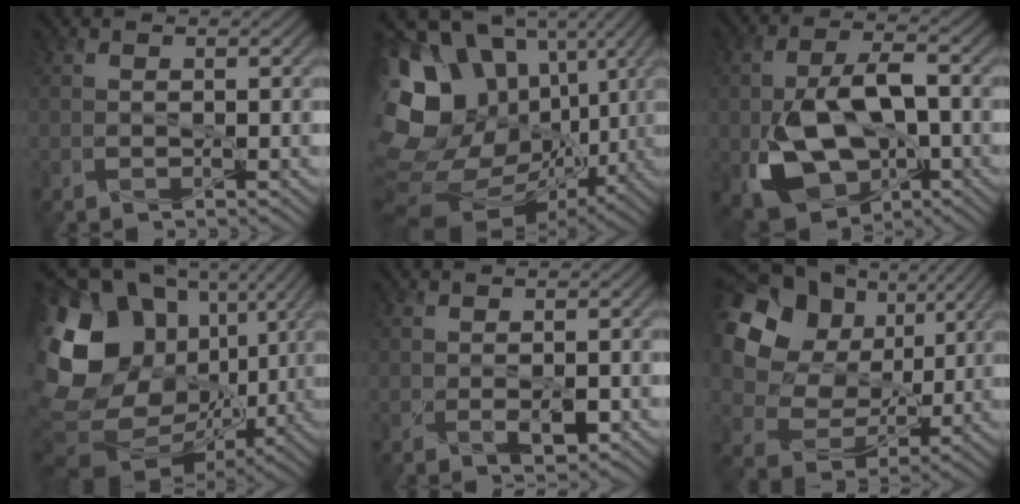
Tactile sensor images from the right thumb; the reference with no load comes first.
{"total": 18.1, "force": [1.3, 14.3, 10.9], "torque": [-0.250, -0.013, 0.046]}
{"total": 13.0, "force": [-3.4, 7.7, 9.9], "torque": [-0.200, -0.019, -0.058]}
{"total": 20.3, "force": [2.4, 15.8, 12.6], "torque": [-0.316, -0.006, 0.073]}
{"total": 2.0, "force": [-0.6, 0.9, 1.7], "torque": [-0.030, -0.010, -0.003]}
{"total": 18.6, "force": [7.0, 14.4, 9.5], "torque": [-0.286, 0.045, 0.164]}